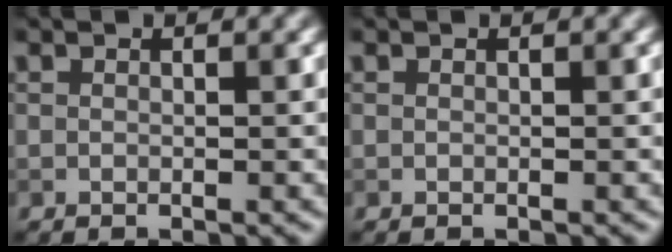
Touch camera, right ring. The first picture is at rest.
{"total": 0.0}